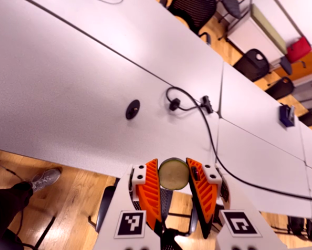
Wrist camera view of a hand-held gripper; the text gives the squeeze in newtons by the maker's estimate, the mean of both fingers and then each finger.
{"total": 10.1, "left": 10.6, "right": 9.6}